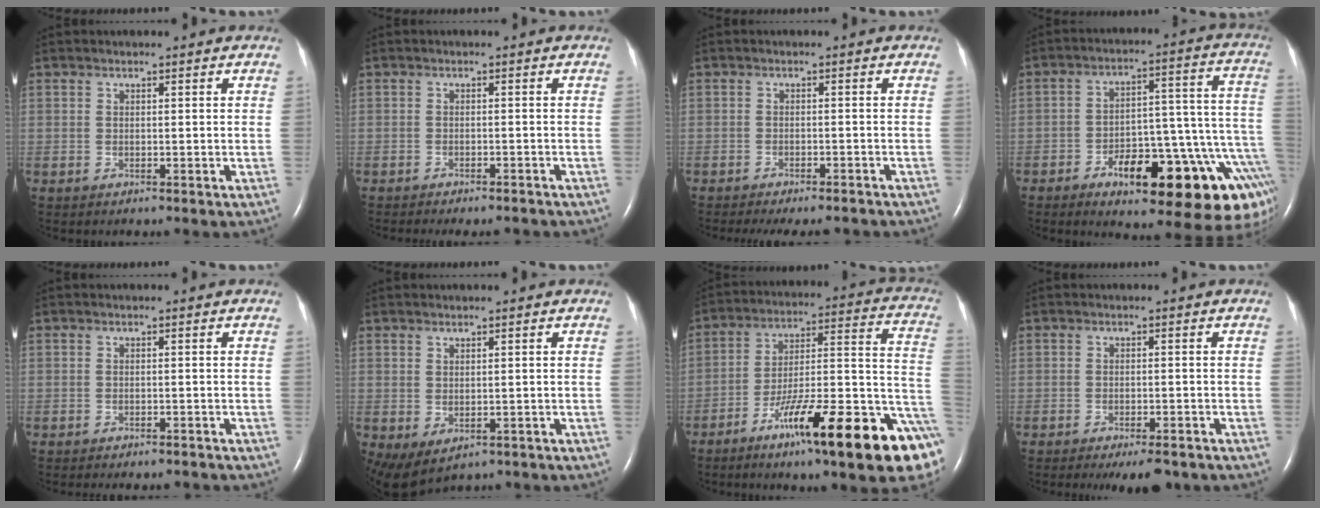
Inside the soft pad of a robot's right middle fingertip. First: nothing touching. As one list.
[{"total": 6.7, "force": [-6.0, 1.2, 2.6], "torque": [-0.025, -0.009, -0.073]}, {"total": 9.7, "force": [-8.8, 1.9, 3.8], "torque": [-0.049, -0.011, -0.107]}, {"total": 22.5, "force": [-11.2, 6.1, 18.5], "torque": [-0.144, 0.051, -0.148]}, {"total": 6.2, "force": [-5.7, 1.3, 2.1], "torque": [-0.020, -0.009, -0.066]}, {"total": 5.4, "force": [-2.5, 2.9, 3.8], "torque": [-0.063, -0.010, -0.025]}, {"total": 23.3, "force": [-12.3, 2.3, 19.7], "torque": [-0.189, 0.003, -0.191]}, {"total": 6.5, "force": [-5.1, 1.5, 3.6], "torque": [-0.038, -0.008, -0.071]}]